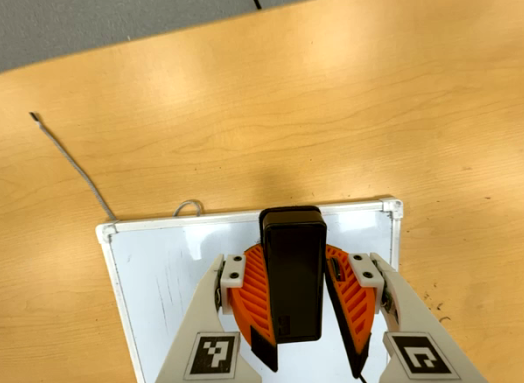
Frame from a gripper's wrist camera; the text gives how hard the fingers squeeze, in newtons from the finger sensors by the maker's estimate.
{"total": 8.0, "left": 8.4, "right": 7.7}